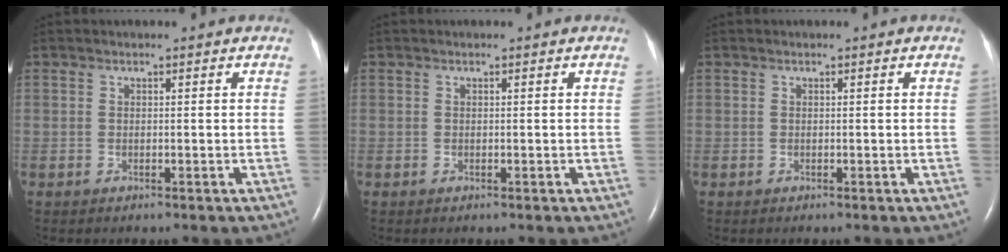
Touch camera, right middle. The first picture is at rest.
{"total": 0.0}
{"total": 0.0}